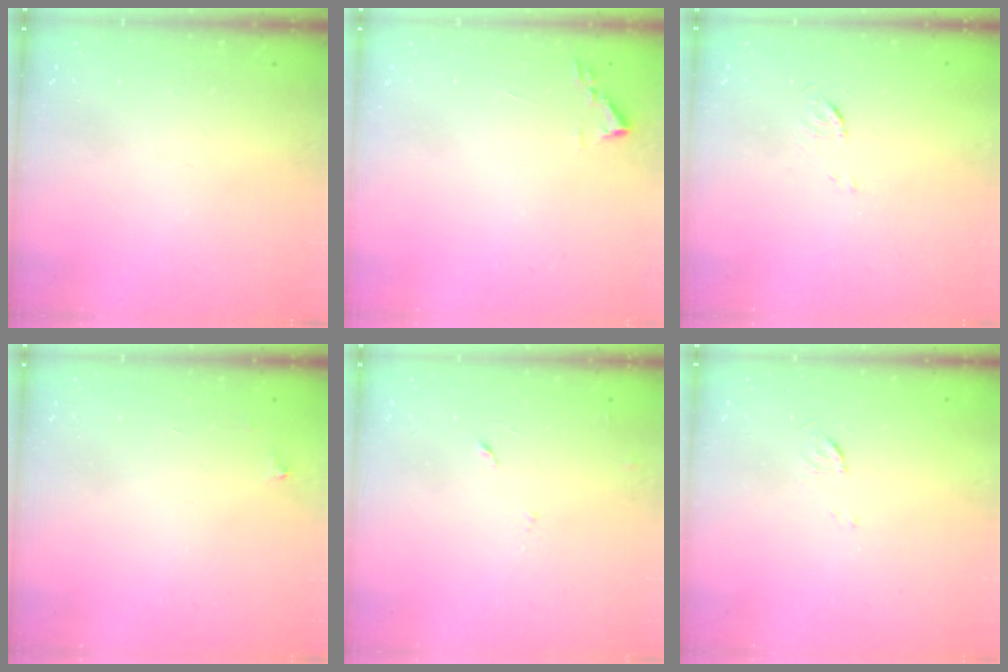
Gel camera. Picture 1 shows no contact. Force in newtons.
{"total": 1.9, "press": 1.8, "slide": 0.3}
{"total": 3.3, "press": 3.3, "slide": 0.4}
{"total": 2.5, "press": 2.5, "slide": 0.4}
{"total": 3.9, "press": 3.8, "slide": 0.9}
{"total": 3.4, "press": 3.4, "slide": 0.3}